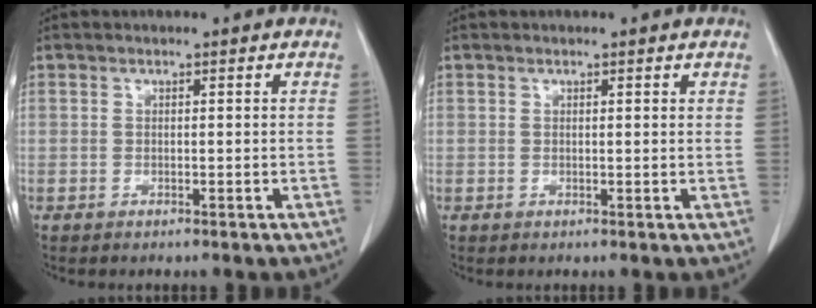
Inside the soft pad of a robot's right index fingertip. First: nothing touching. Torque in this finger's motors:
{"motor_torque": [-0.07, -0.07, -0.04, -0.01]}